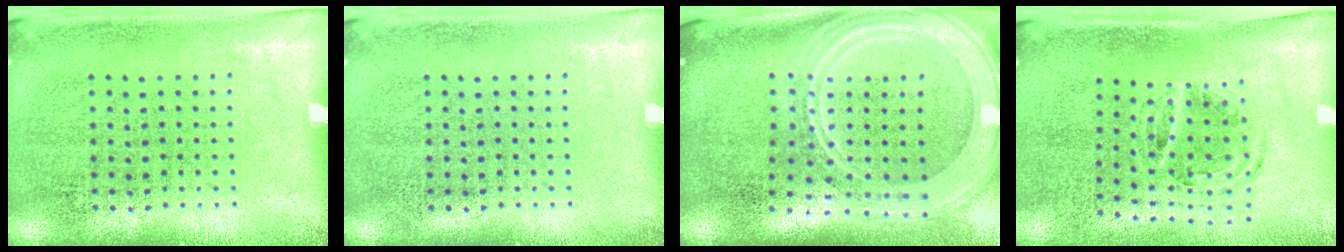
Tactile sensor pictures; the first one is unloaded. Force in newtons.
{"total": 0.0}
{"total": 3.0, "press": 2.5, "slide": 1.8}
{"total": 0.9, "press": 0.9, "slide": 0.2}